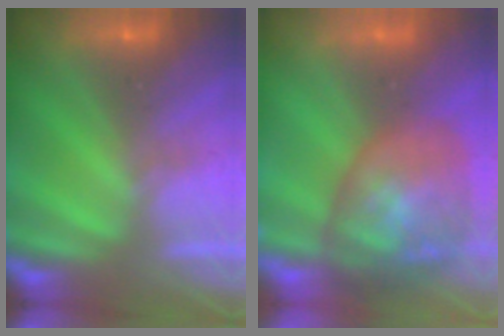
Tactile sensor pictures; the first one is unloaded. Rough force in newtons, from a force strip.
{"total": 7.0}